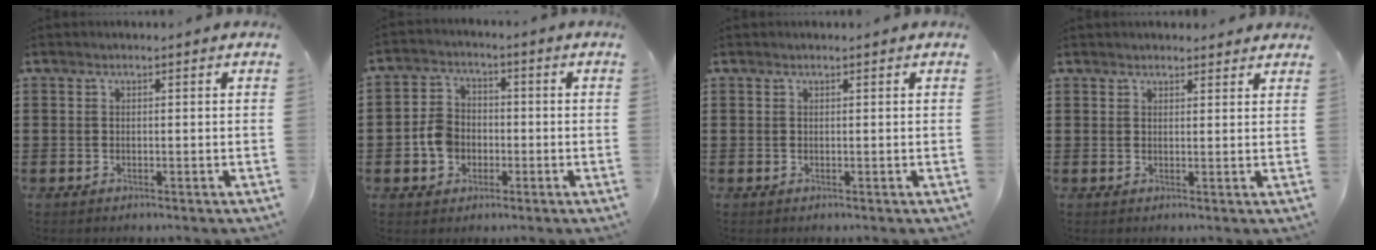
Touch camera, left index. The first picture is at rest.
{"total": 5.5, "force": [-1.4, 4.5, 3.0], "torque": [-0.082, 0.007, -0.033]}
{"total": 0.0}
{"total": 1.8, "force": [1.7, 0.4, 0.2], "torque": [-0.007, 0.004, 0.034]}